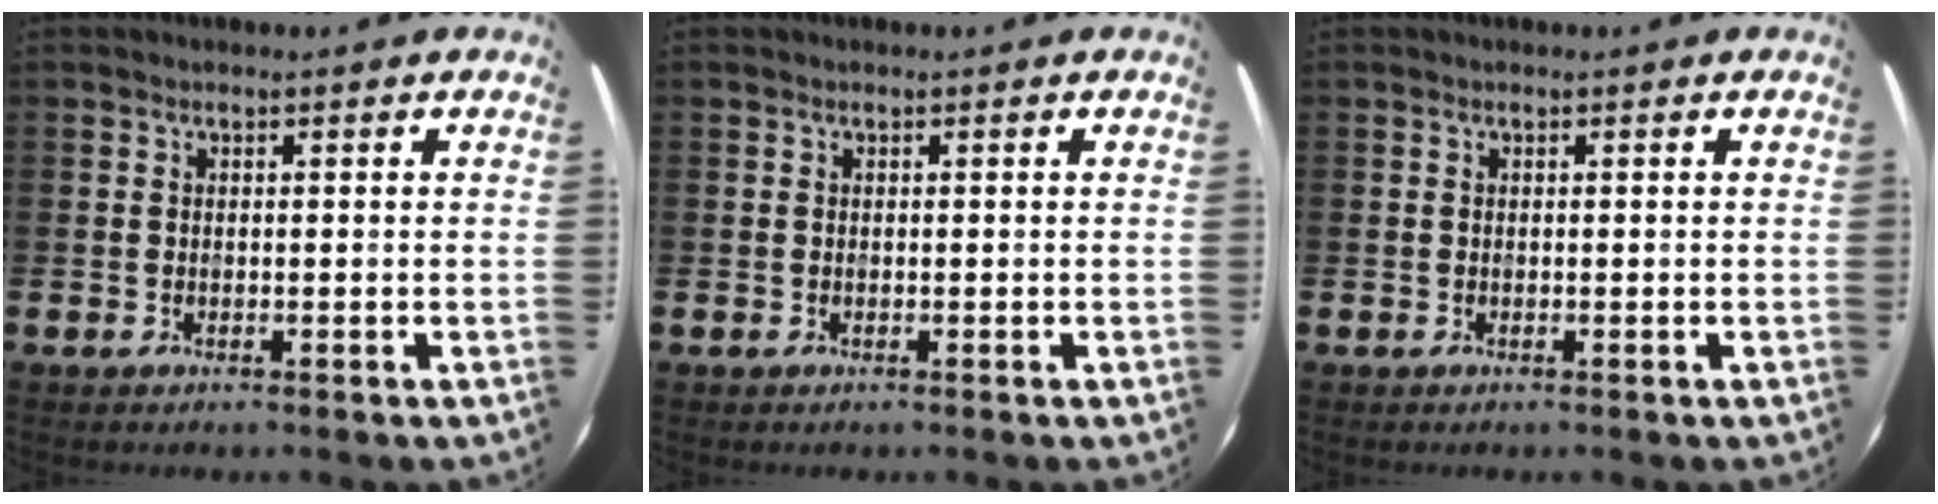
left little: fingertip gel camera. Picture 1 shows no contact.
{"total": 0.0}
{"total": 0.0}